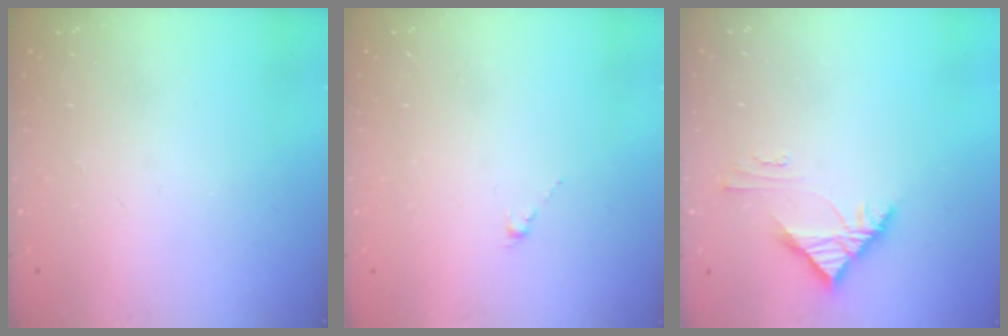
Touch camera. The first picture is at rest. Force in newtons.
{"total": 0.0}
{"total": 4.3, "press": 4.3, "slide": 0.5}